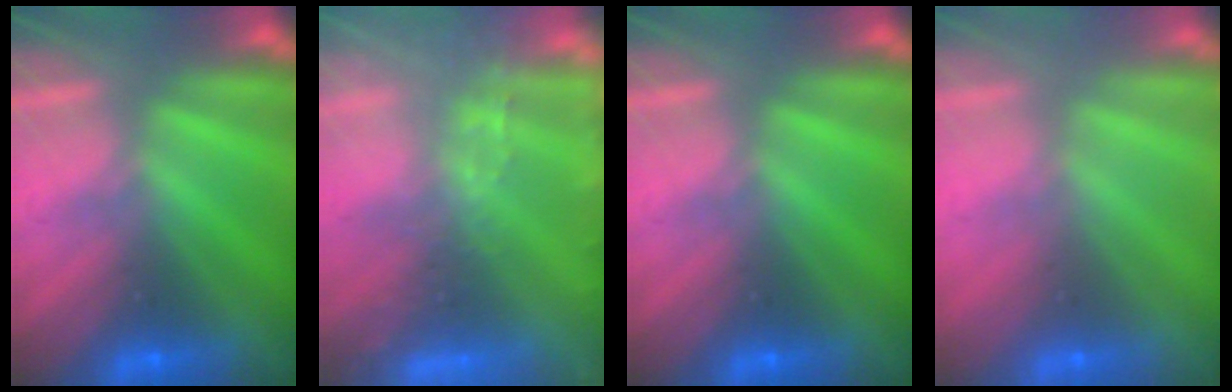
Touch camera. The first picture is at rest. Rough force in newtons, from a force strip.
{"total": 9.1}
{"total": 0.0}
{"total": 3.1}